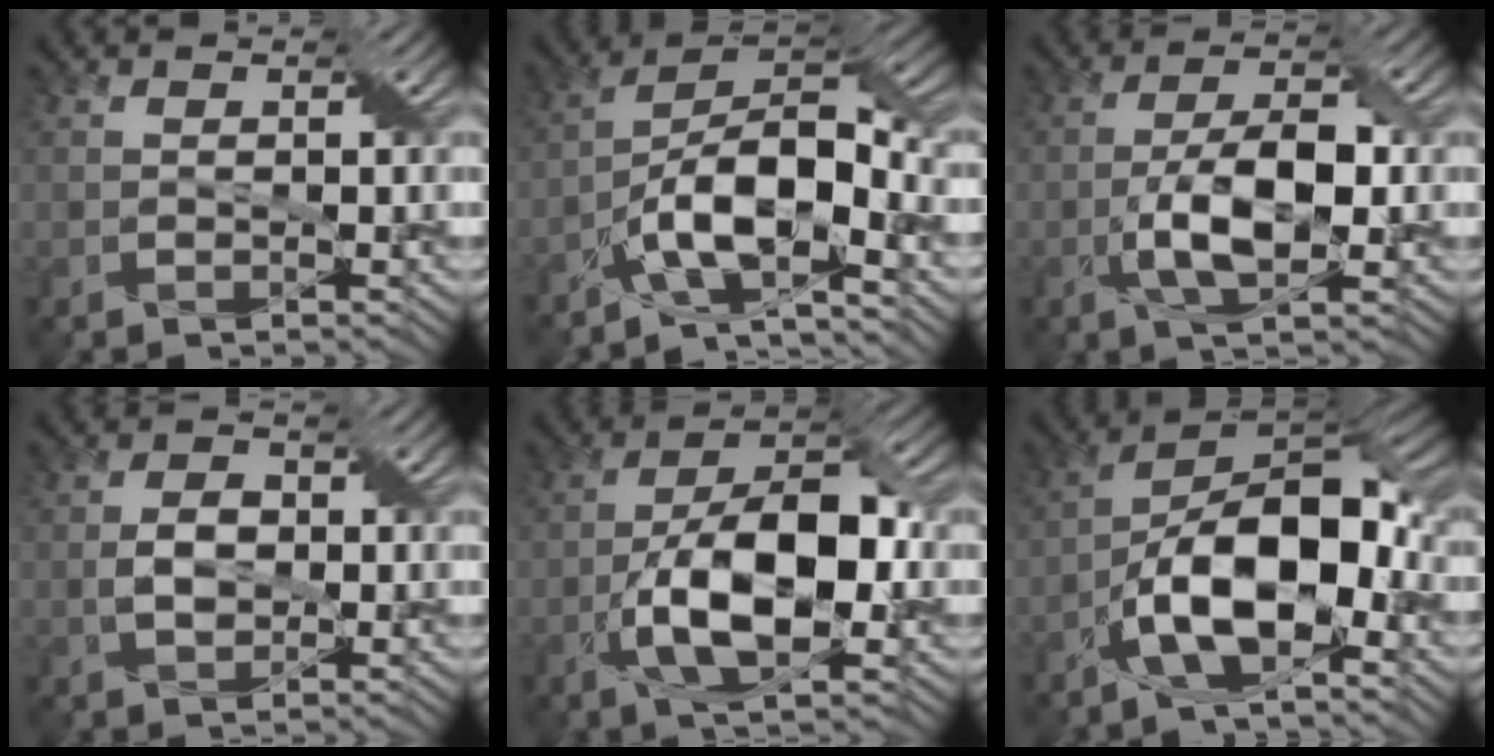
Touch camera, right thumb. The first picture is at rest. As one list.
[{"total": 11.1, "force": [-5.1, 4.1, 9.0], "torque": [-0.154, 0.008, -0.101]}, {"total": 8.3, "force": [-2.0, 3.4, 7.3], "torque": [-0.138, 0.008, -0.039]}, {"total": 3.3, "force": [-0.3, 2.3, 2.3], "torque": [-0.051, -0.001, -0.007]}, {"total": 12.1, "force": [-3.0, 5.5, 10.3], "torque": [-0.184, 0.008, -0.058]}, {"total": 13.3, "force": [-4.4, 6.2, 10.9], "torque": [-0.198, 0.003, -0.089]}]